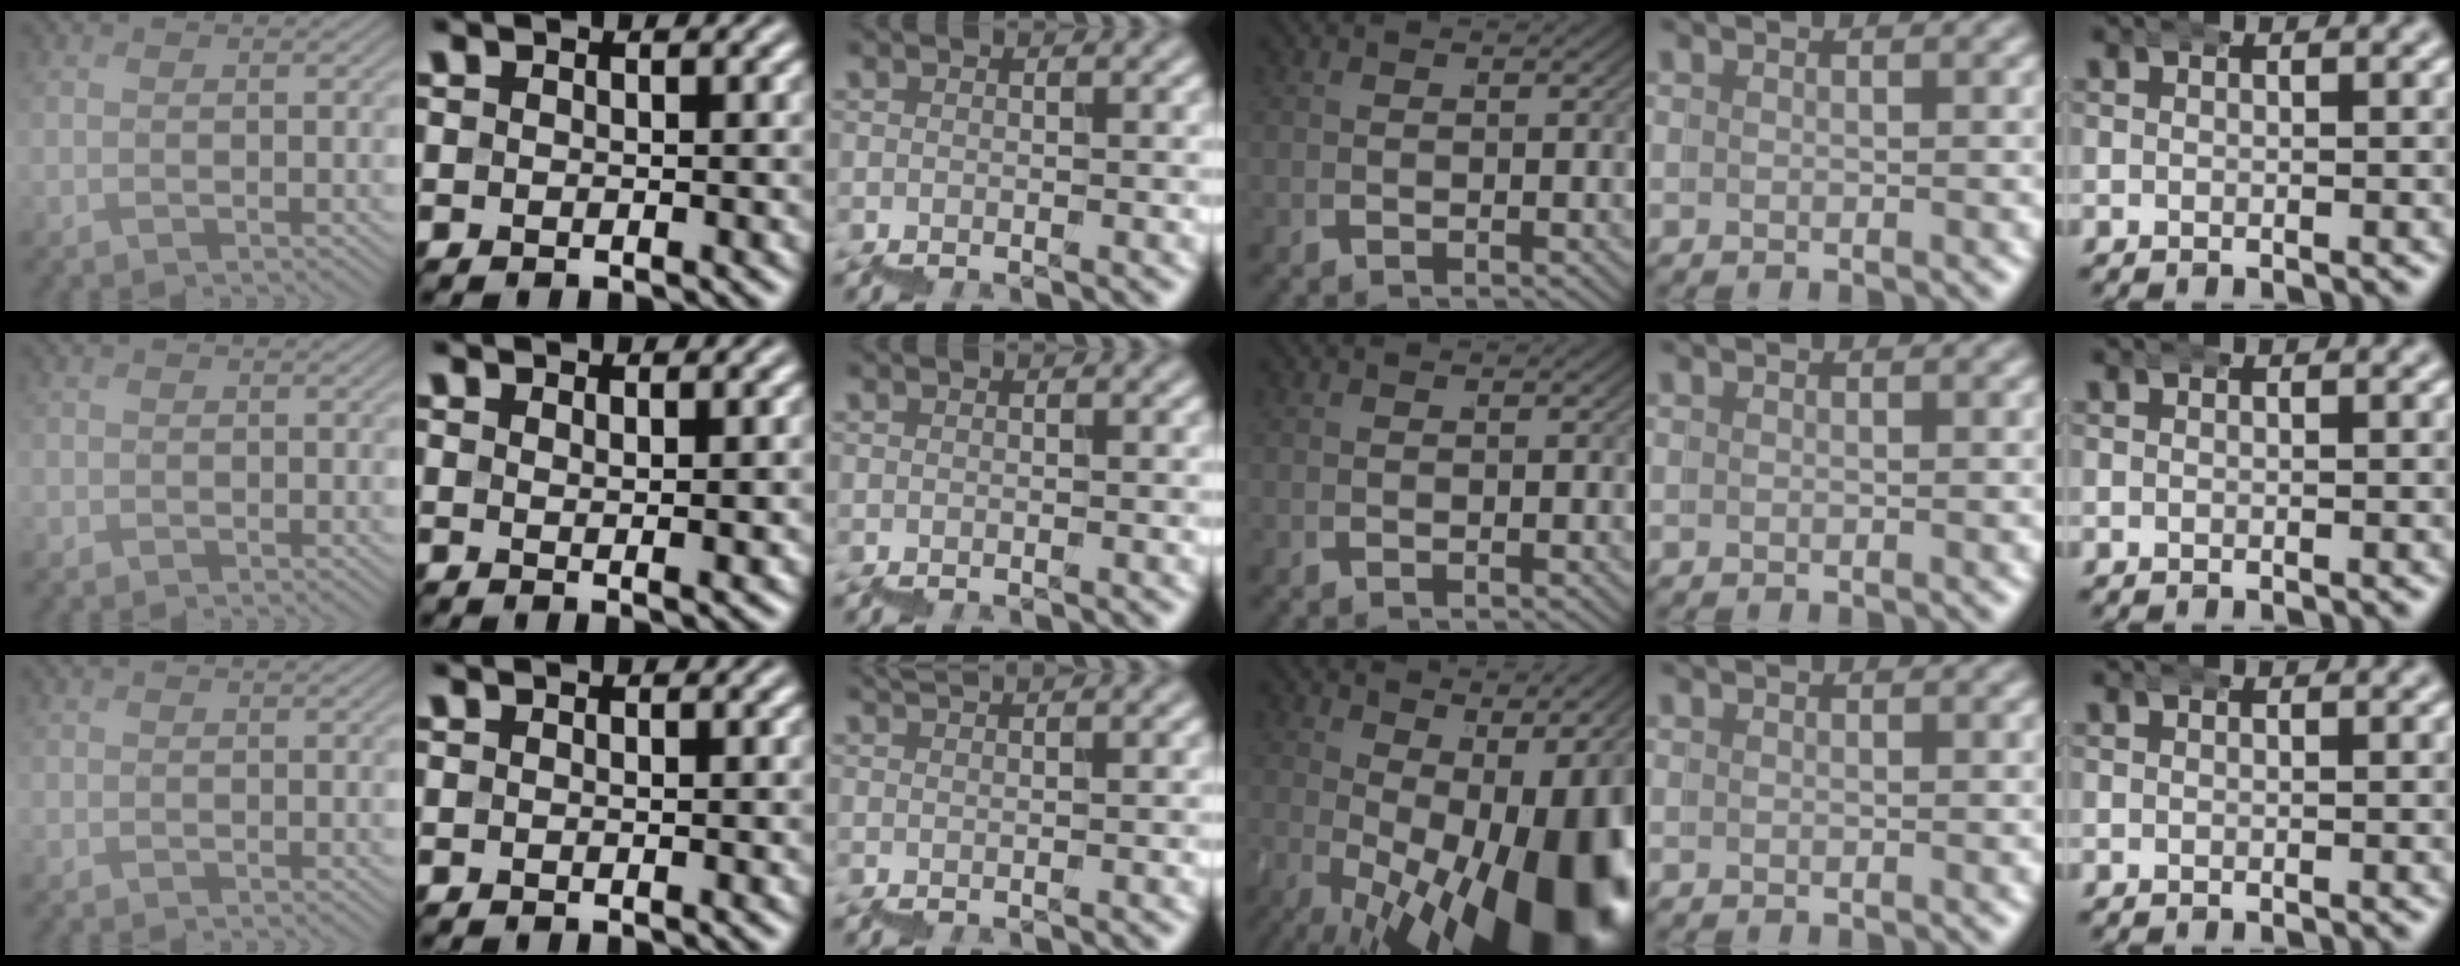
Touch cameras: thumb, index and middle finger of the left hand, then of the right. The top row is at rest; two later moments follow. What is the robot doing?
{"motion": "wrap", "object": "bandana"}